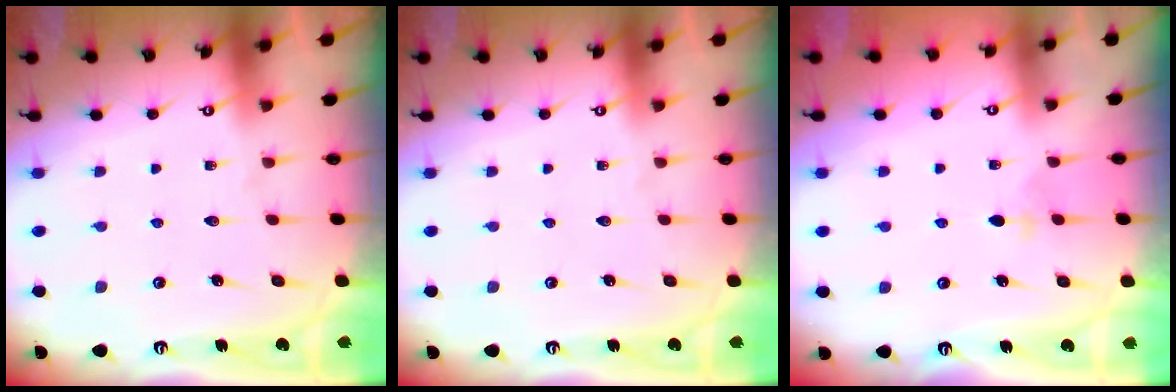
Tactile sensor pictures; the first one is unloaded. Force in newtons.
{"total": 0.0}
{"total": 1.9, "press": 1.9, "slide": 0.4}